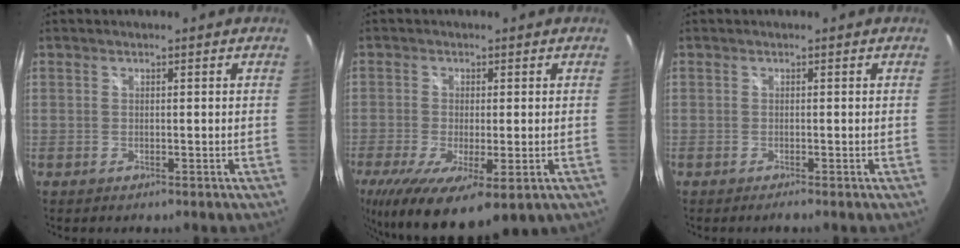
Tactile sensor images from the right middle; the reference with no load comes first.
{"total": 14.6, "force": [-6.8, 4.7, 12.0], "torque": [-0.237, -0.061, -0.105]}
{"total": 1.0, "force": [-0.9, -0.2, 0.5], "torque": [-0.006, -0.004, -0.015]}